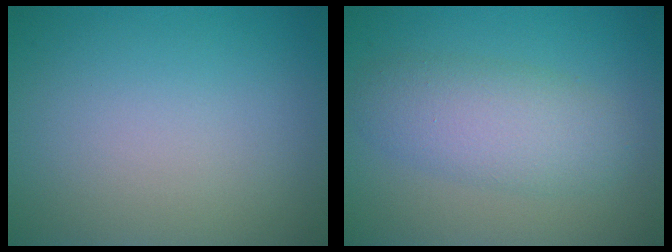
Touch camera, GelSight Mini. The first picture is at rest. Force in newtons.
{"total": 4.5, "press": 4.5, "slide": 0.1}